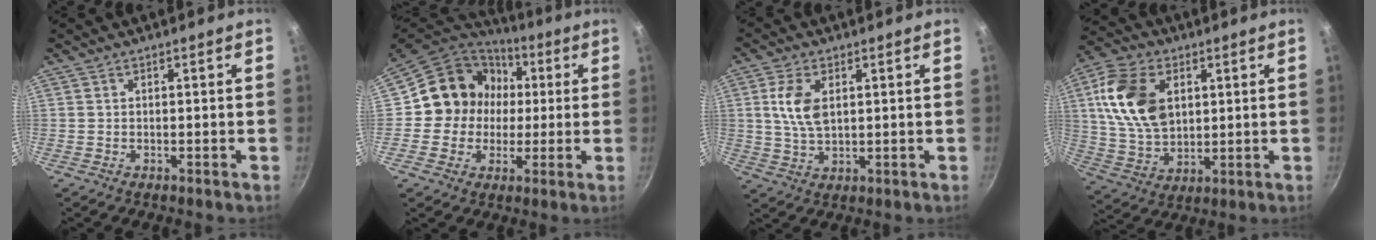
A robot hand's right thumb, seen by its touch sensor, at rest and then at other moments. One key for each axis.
{"total": 15.0, "fx": 1.5, "fy": 13.8, "fz": 5.7, "tx": -0.067, "ty": 0.027, "tz": 0.012}
{"total": 7.6, "fx": 1.7, "fy": 4.3, "fz": 6.0, "tx": -0.113, "ty": -0.004, "tz": 0.033}
{"total": 16.3, "fx": 4.0, "fy": 10.9, "fz": 11.4, "tx": -0.201, "ty": -0.006, "tz": 0.079}